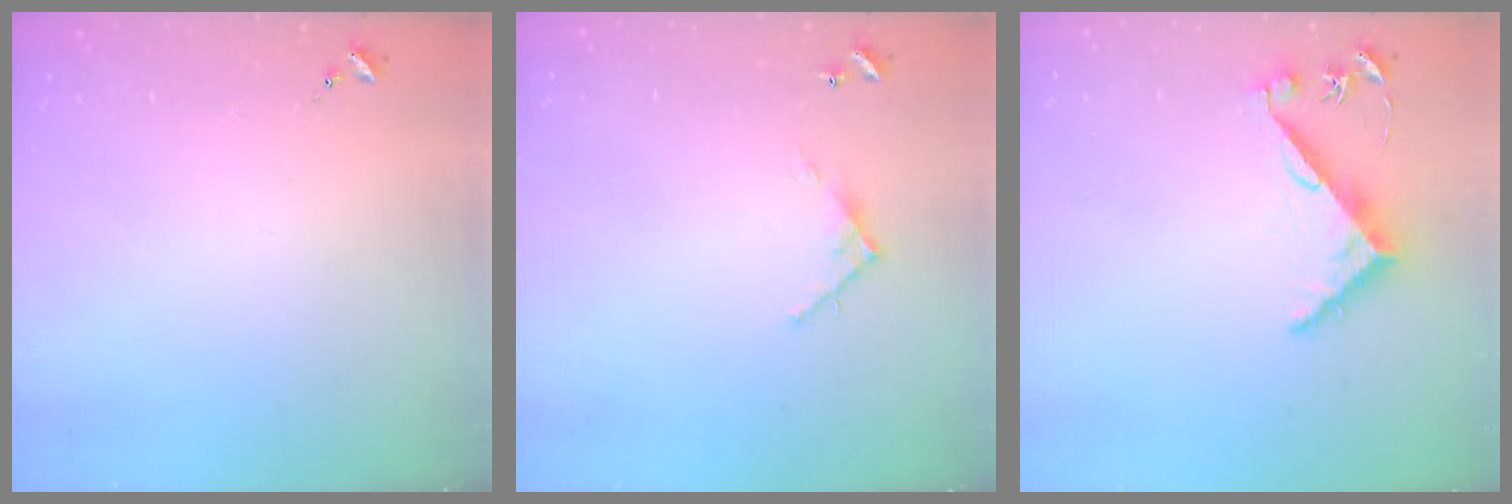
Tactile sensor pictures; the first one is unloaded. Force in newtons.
{"total": 5.5, "press": 5.5, "slide": 0.3}
{"total": 6.7, "press": 6.6, "slide": 0.7}